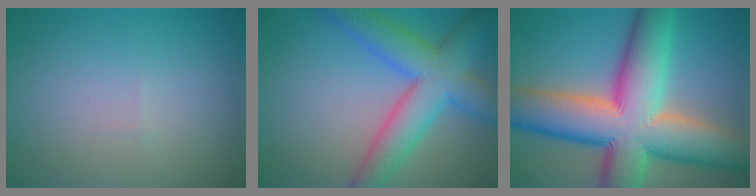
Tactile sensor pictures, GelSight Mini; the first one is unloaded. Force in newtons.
{"total": 8.0, "press": 8.0, "slide": 0.4}
{"total": 15.9, "press": 15.9, "slide": 0.8}